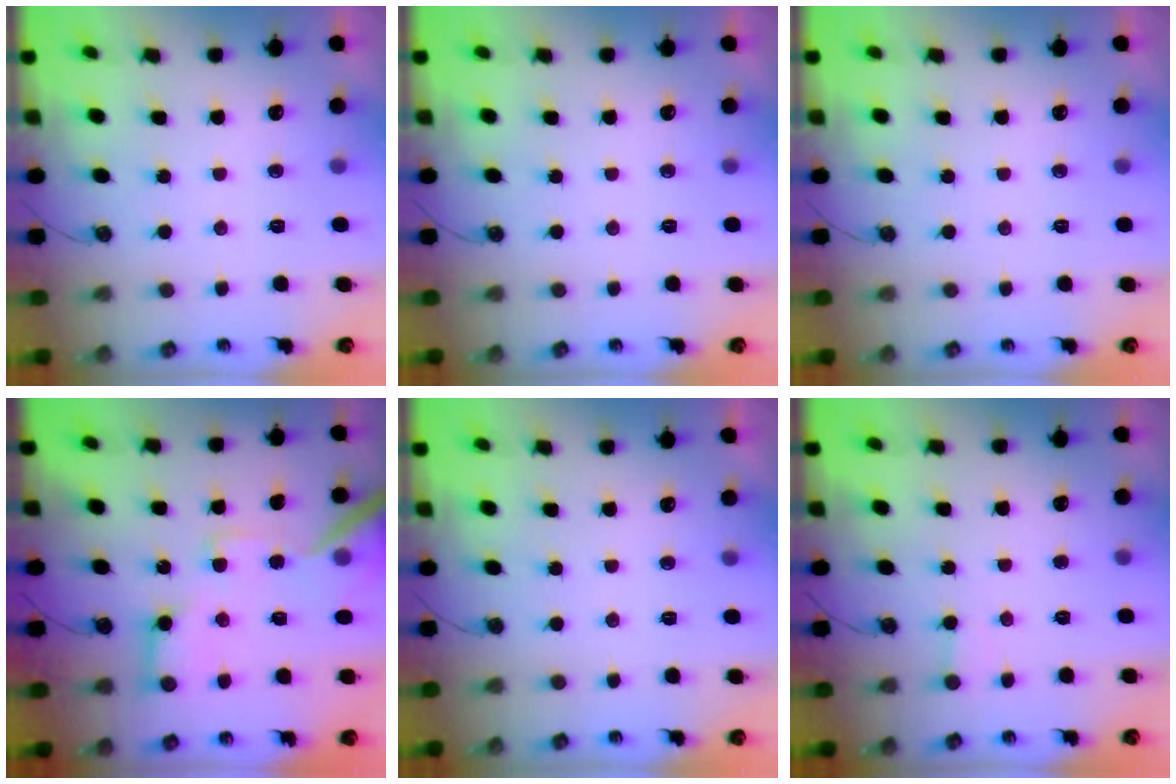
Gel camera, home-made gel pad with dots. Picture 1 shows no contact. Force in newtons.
{"total": 0.0}
{"total": 0.0}
{"total": 15.0, "press": 14.8, "slide": 2.1}
{"total": 0.0}
{"total": 1.7, "press": 1.7, "slide": 0.1}